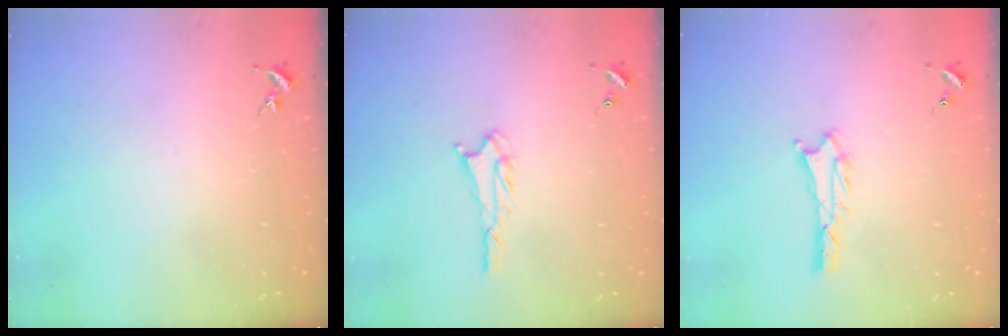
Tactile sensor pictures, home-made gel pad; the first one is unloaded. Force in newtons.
{"total": 1.6, "press": 1.6, "slide": 0.1}
{"total": 0.7, "press": 0.7, "slide": 0.1}